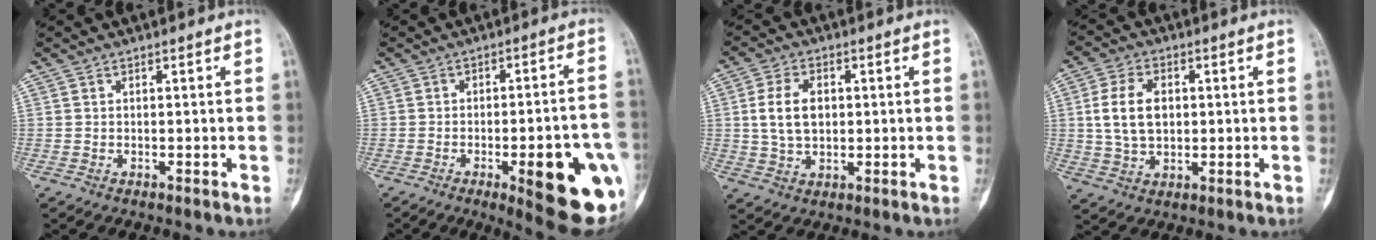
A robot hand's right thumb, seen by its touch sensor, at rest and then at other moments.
{"total": 17.7, "force": [-6.0, 4.5, 16.0], "torque": [-0.153, 0.014, -0.061]}
{"total": 7.9, "force": [1.0, 5.2, 5.8], "torque": [-0.100, 0.001, 0.020]}
{"total": 9.2, "force": [1.1, 6.1, 6.8], "torque": [-0.119, 0.002, 0.025]}